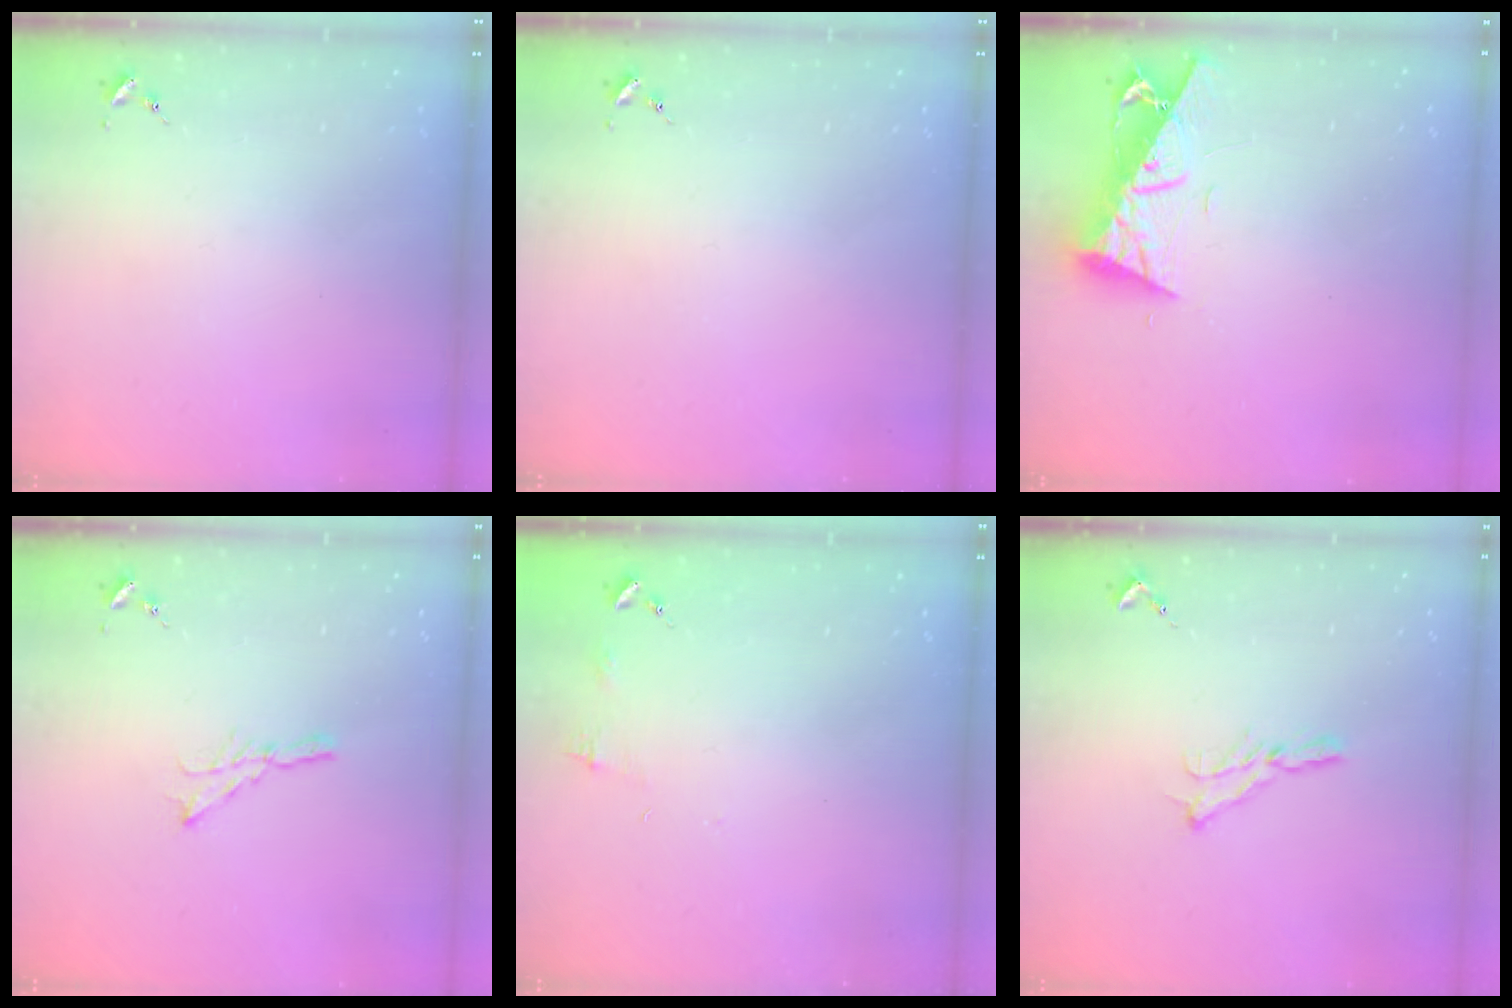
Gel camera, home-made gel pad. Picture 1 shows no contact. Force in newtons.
{"total": 0.0}
{"total": 9.4, "press": 9.3, "slide": 1.3}
{"total": 5.3, "press": 5.3, "slide": 0.2}
{"total": 4.5, "press": 4.5, "slide": 0.5}
{"total": 6.9, "press": 6.9, "slide": 0.3}